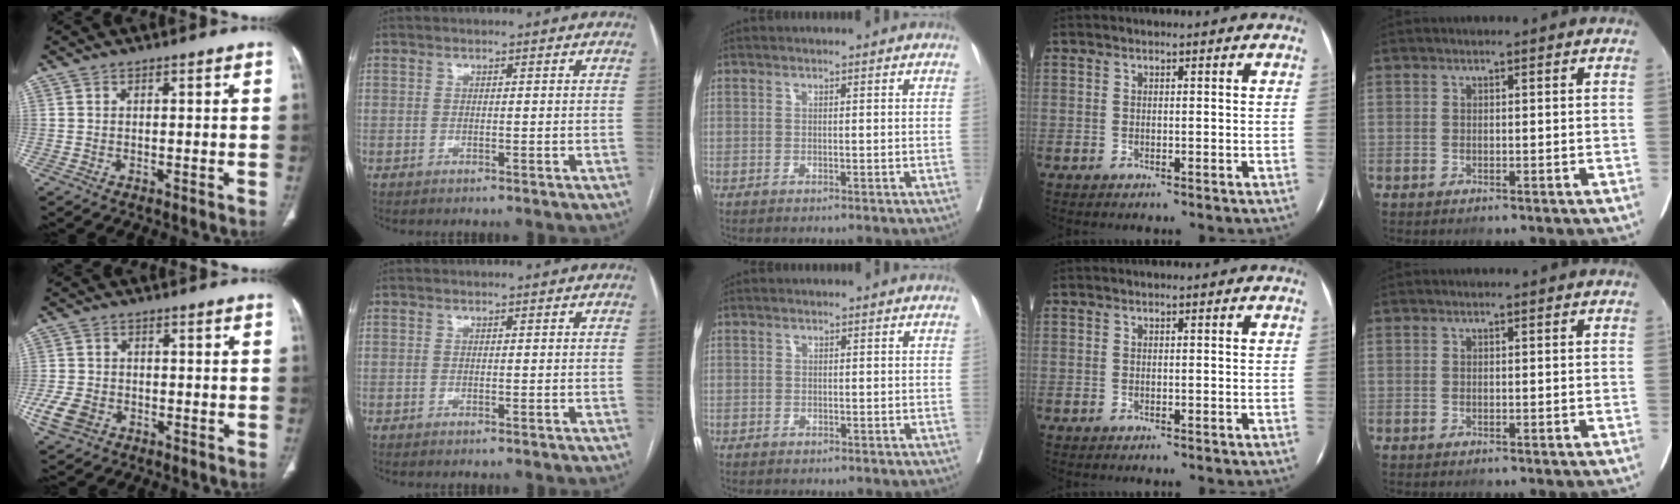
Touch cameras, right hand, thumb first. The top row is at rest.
{"thumb": {"total": 6.3, "force": [-2.4, 4.8, 3.2], "torque": [-0.070, 0.010, -0.040]}, "middle": {"total": 0.7, "force": [-0.3, 0.6, -0.2], "torque": [0.003, 0.008, -0.005]}}